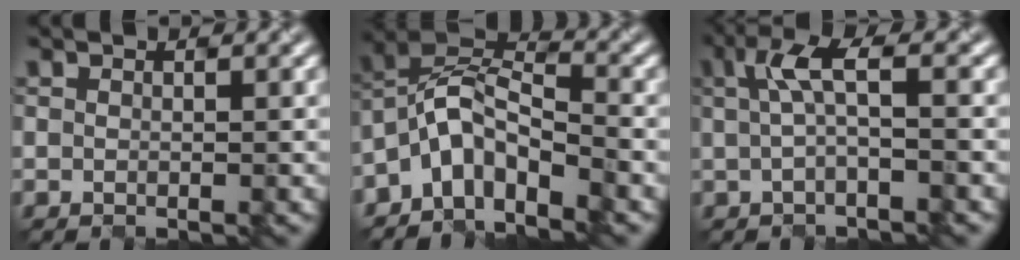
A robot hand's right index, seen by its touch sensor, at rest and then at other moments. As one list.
[{"total": 5.4, "force": [-3.8, 2.0, 3.3], "torque": [-0.055, 0.014, -0.080]}, {"total": 3.0, "force": [0.2, 0.5, 3.0], "torque": [-0.062, 0.009, 0.010]}]